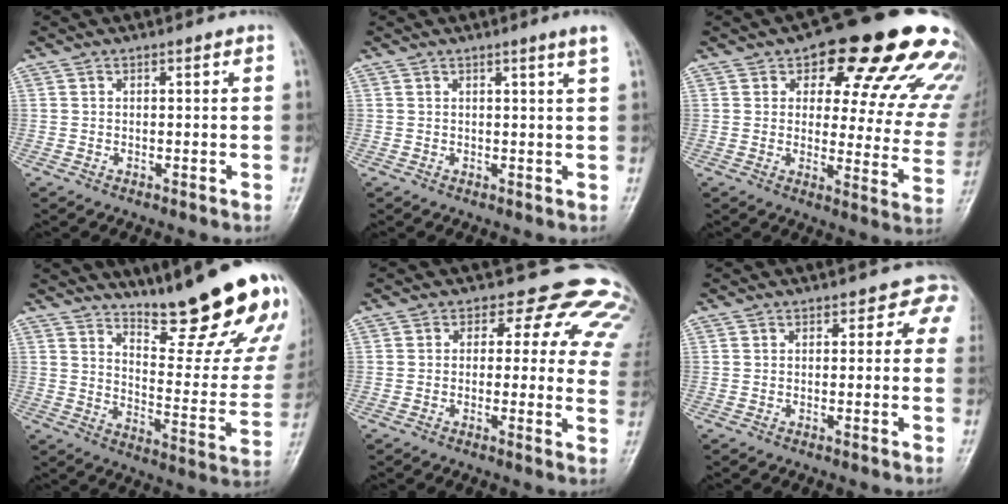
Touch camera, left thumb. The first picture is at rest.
{"total": 2.1, "force": [1.3, -0.6, 1.5], "torque": [-0.024, -0.011, 0.021]}
{"total": 22.8, "force": [13.9, 9.8, 15.3], "torque": [-0.142, -0.042, 0.164]}
{"total": 23.6, "force": [18.1, 4.2, 14.5], "torque": [-0.171, -0.141, 0.249]}
{"total": 14.6, "force": [8.9, 8.3, 8.0], "torque": [-0.038, -0.021, 0.074]}
{"total": 3.1, "force": [1.1, 2.6, 1.2], "torque": [0.022, 0.001, -0.012]}